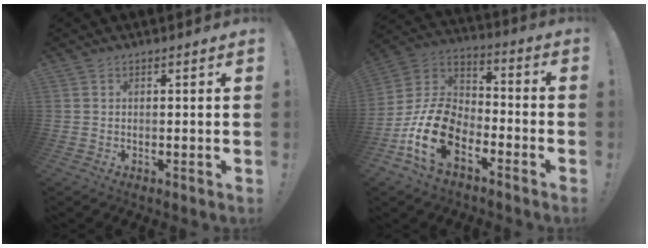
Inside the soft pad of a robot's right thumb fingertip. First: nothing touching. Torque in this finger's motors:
{"motor_torque": [1.22, 1.31, 1.44, -1.33, 0.50]}